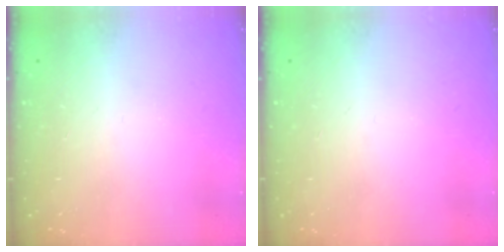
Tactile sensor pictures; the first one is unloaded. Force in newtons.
{"total": 0.0}